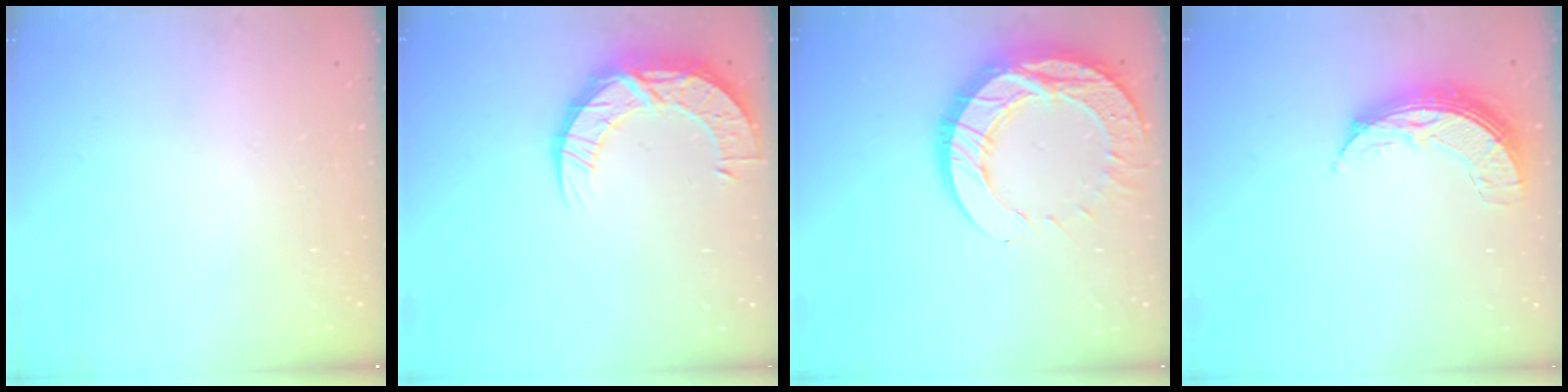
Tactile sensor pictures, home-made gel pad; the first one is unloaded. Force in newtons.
{"total": 12.8, "press": 12.8, "slide": 0.9}
{"total": 19.4, "press": 19.4, "slide": 1.8}
{"total": 8.0, "press": 8.0, "slide": 0.7}